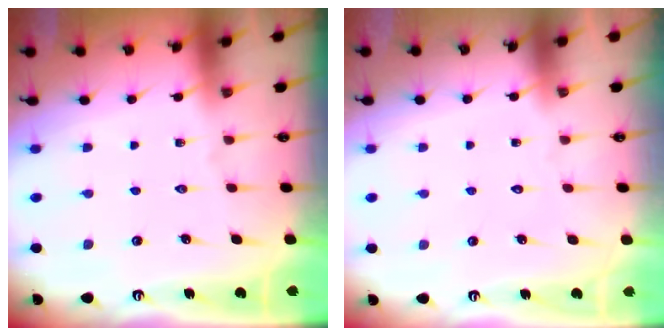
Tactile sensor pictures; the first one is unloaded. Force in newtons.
{"total": 1.5, "press": 1.5, "slide": 0.0}